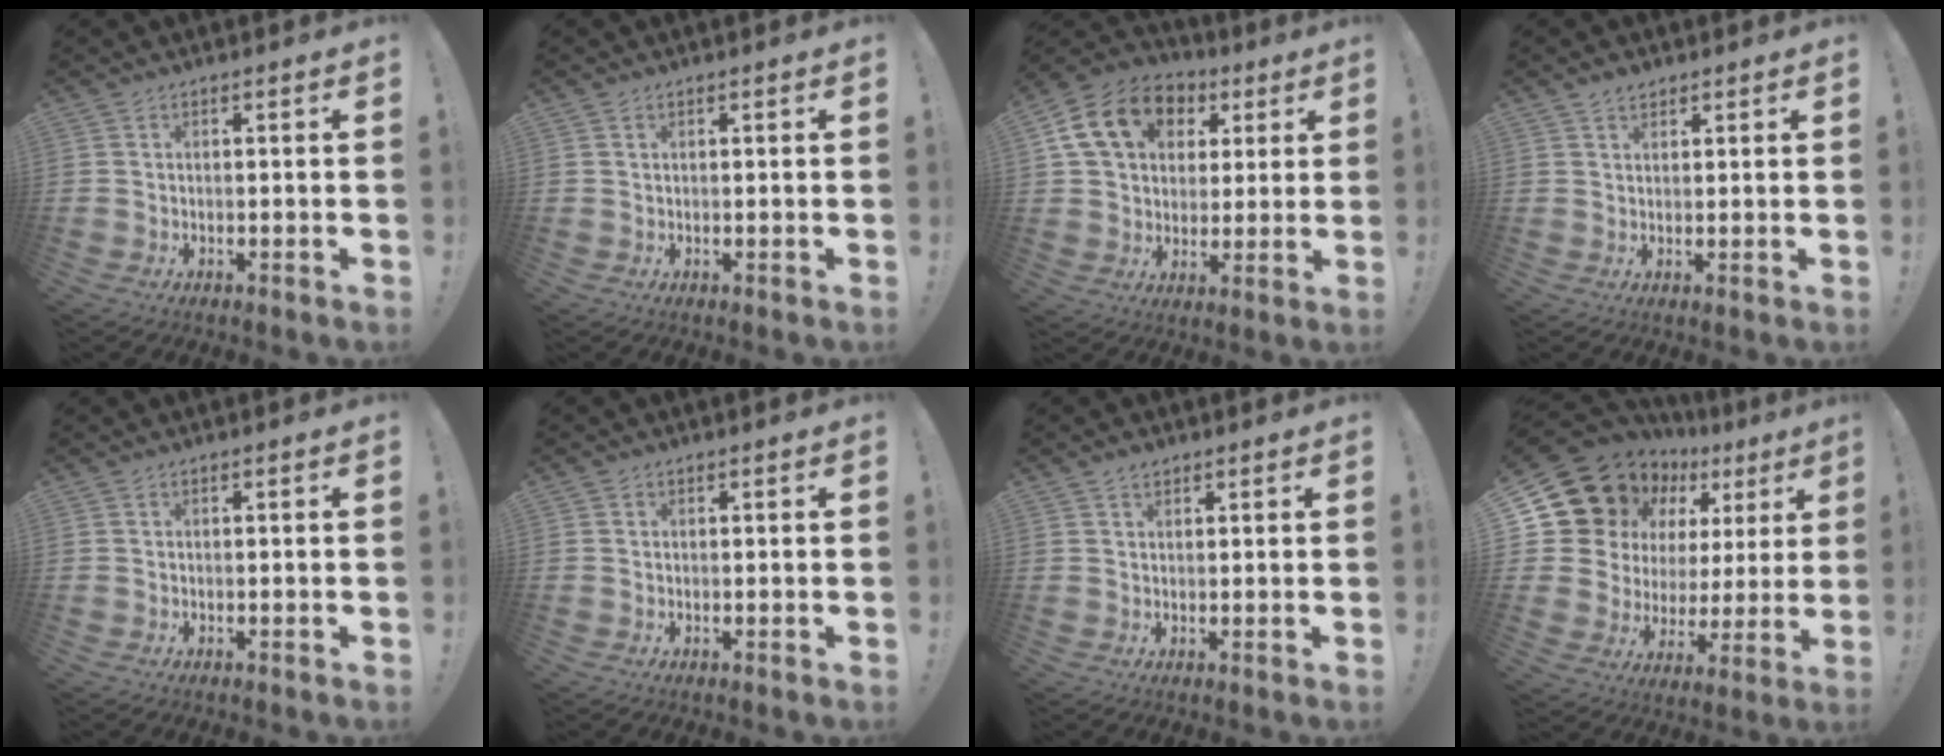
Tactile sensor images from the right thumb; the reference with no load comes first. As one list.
[{"total": 0.7, "force": [0.5, 0.5, 0.1], "torque": [0.004, -0.003, 0.008]}, {"total": 18.2, "force": [6.9, 13.8, 9.7], "torque": [-0.141, -0.014, 0.137]}, {"total": 2.5, "force": [1.9, 1.4, 0.7], "torque": [-0.007, -0.010, 0.035]}, {"total": 0.0}, {"total": 0.5, "force": [0.3, 0.4, -0.2], "torque": [0.009, -0.003, 0.005]}, {"total": 1.9, "force": [1.5, 1.0, 0.8], "torque": [-0.013, -0.006, 0.028]}, {"total": 16.5, "force": [11.9, 9.2, 6.8], "torque": [-0.111, -0.093, 0.235]}]